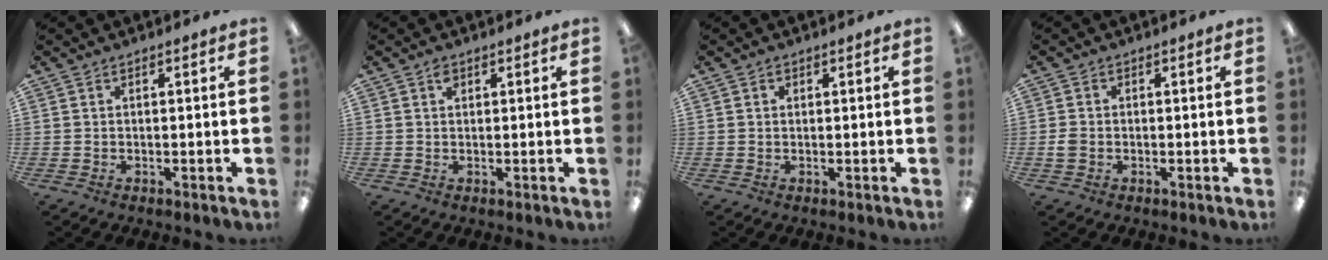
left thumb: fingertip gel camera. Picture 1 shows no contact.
{"total": 1.4, "force": [0.7, 0.8, 0.8], "torque": [-0.010, -0.002, 0.011]}
{"total": 0.7, "force": [0.3, 0.6, 0.3], "torque": [-0.005, 0.004, 0.005]}
{"total": 2.2, "force": [-0.5, 1.7, 1.2], "torque": [-0.021, 0.003, -0.009]}